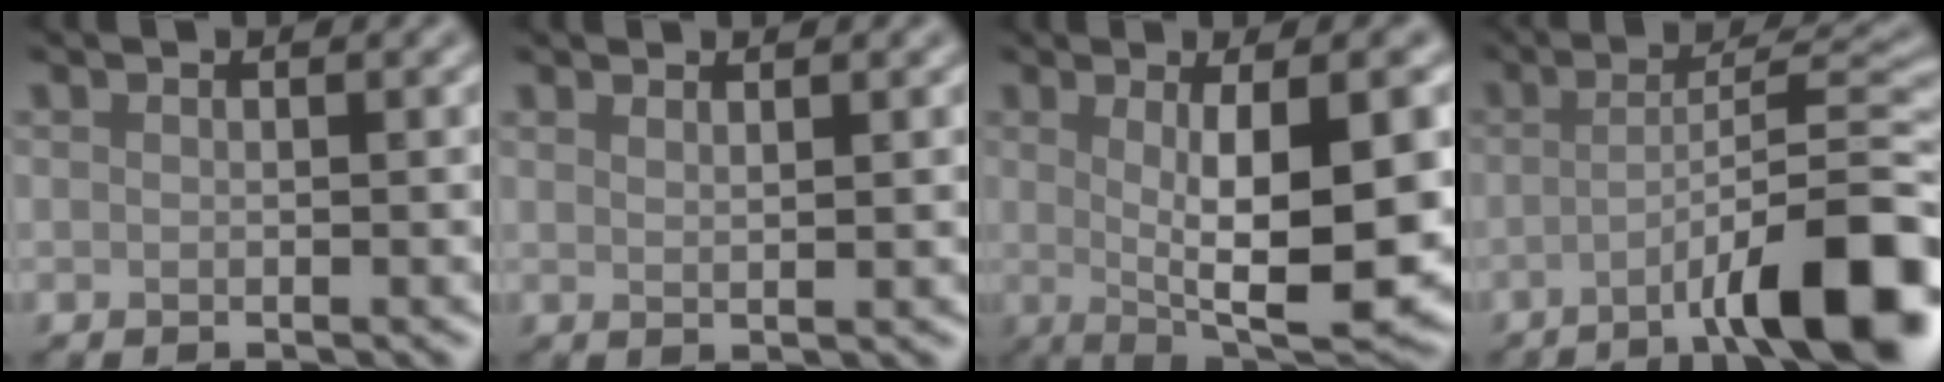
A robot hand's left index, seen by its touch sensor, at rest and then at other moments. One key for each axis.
{"total": 1.4, "fx": 0.9, "fy": 0.4, "fz": 0.9, "tx": -0.006, "ty": 0.000, "tz": 0.007}
{"total": 11.2, "fx": 0.1, "fy": 2.9, "fz": 10.8, "tx": -0.149, "ty": -0.009, "tz": 0.005}
{"total": 10.6, "fx": -4.6, "fy": 1.9, "fz": 9.3, "tx": -0.119, "ty": 0.016, "tz": -0.078}